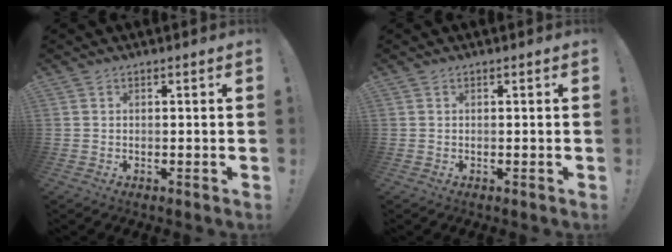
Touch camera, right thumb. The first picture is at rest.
{"total": 0.0}